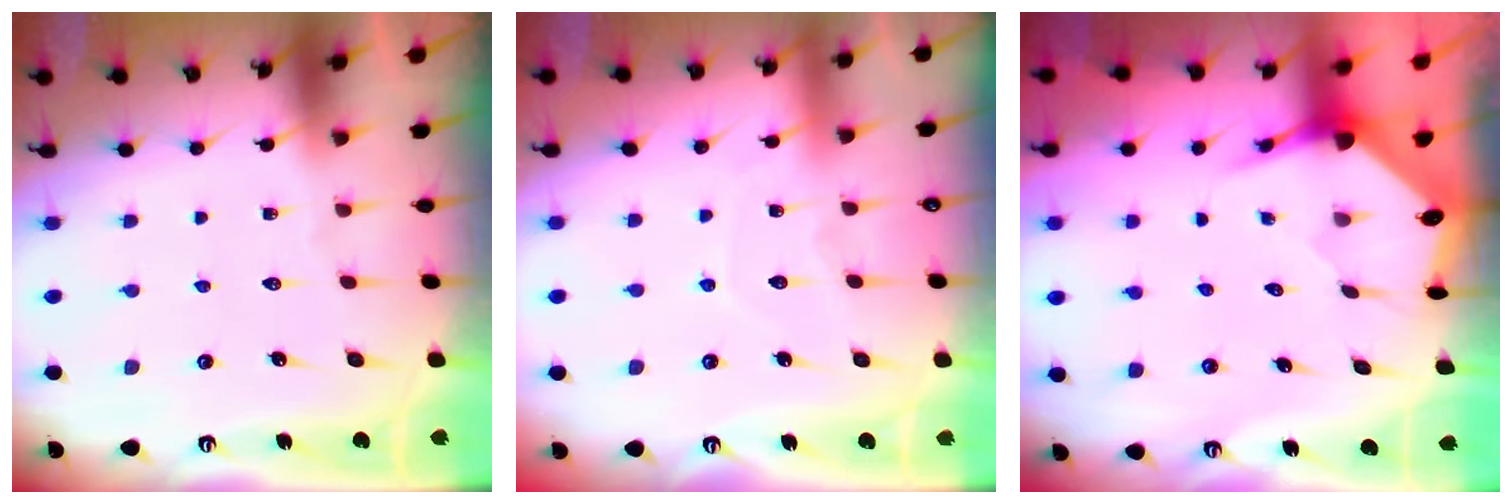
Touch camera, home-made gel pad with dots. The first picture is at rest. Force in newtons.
{"total": 5.7, "press": 5.7, "slide": 0.6}
{"total": 3.4, "press": 3.4, "slide": 0.5}